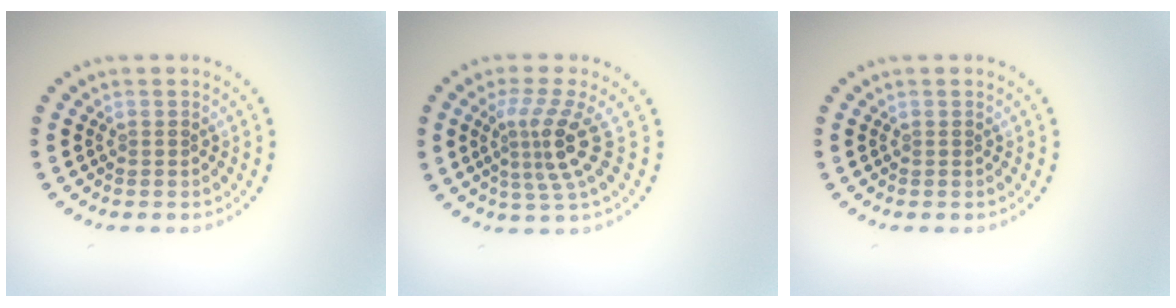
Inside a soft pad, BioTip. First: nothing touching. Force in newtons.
{"total": 3.9, "press": 2.6, "slide": 2.8}
{"total": 0.0}